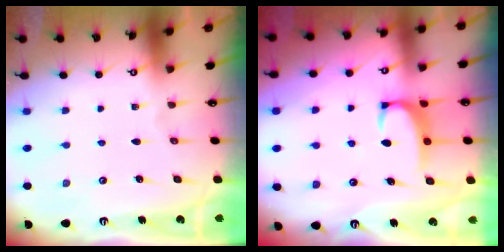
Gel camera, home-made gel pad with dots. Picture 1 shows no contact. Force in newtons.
{"total": 2.2, "press": 2.1, "slide": 0.6}